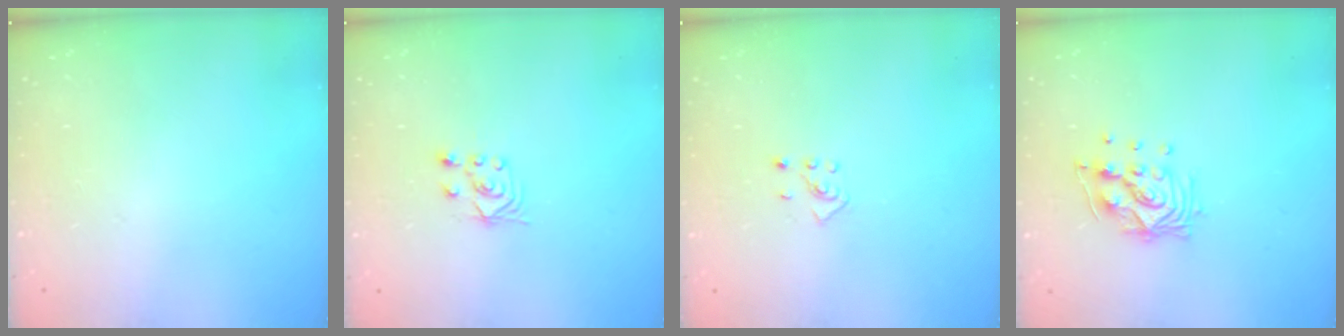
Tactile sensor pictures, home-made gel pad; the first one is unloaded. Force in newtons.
{"total": 3.0, "press": 2.8, "slide": 0.9}
{"total": 2.7, "press": 2.6, "slide": 0.9}
{"total": 10.2, "press": 10.2, "slide": 1.2}